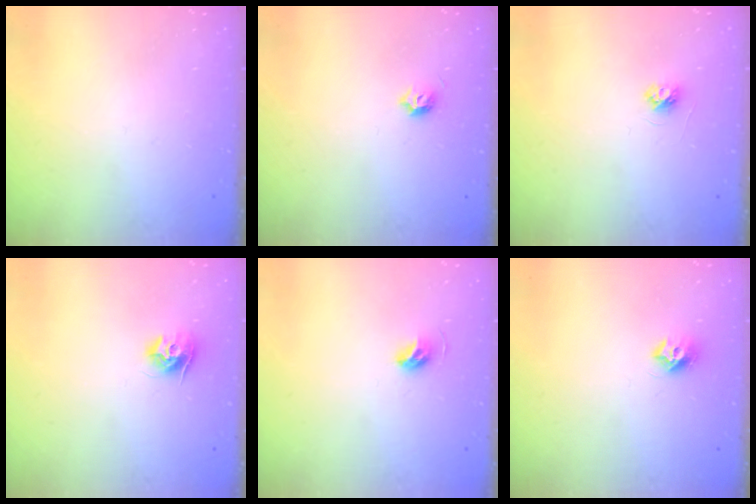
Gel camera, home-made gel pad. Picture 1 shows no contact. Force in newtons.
{"total": 3.7, "press": 3.6, "slide": 0.9}
{"total": 3.8, "press": 3.7, "slide": 0.5}
{"total": 8.8, "press": 8.8, "slide": 0.2}
{"total": 5.4, "press": 5.2, "slide": 1.2}
{"total": 7.3, "press": 7.3, "slide": 0.6}